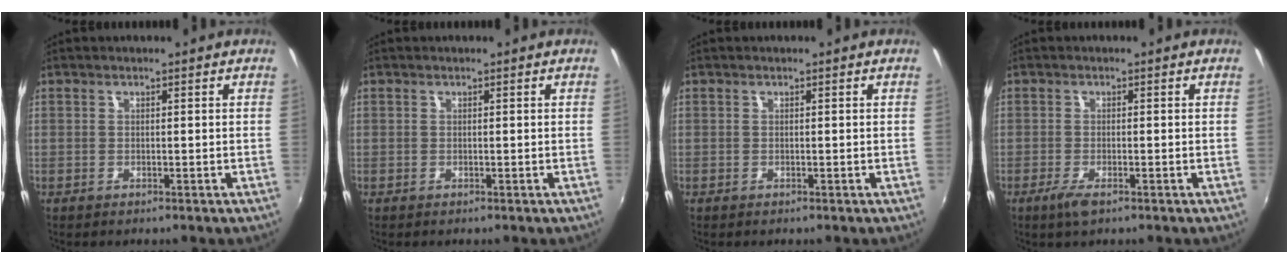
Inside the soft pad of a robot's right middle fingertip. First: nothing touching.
{"total": 0.0}
{"total": 0.0}
{"total": 2.7, "force": [-1.6, 0.7, 2.1], "torque": [-0.047, -0.009, -0.032]}